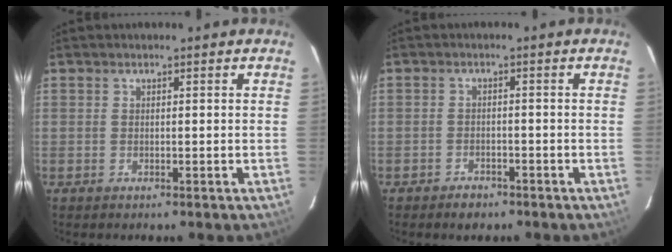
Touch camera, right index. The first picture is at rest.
{"total": 3.3, "force": [-2.6, 1.8, 0.9], "torque": [-0.027, 0.003, -0.040]}